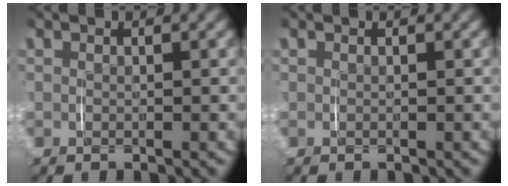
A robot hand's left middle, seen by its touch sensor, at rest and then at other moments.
{"total": 0.0}